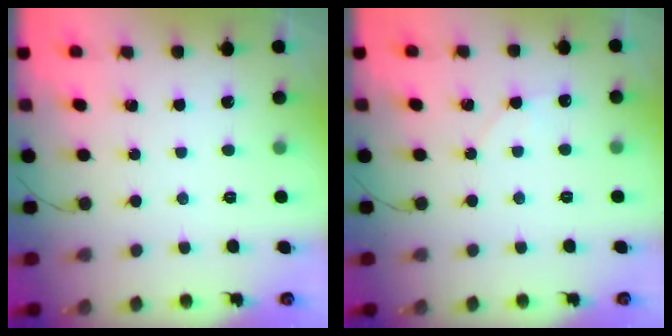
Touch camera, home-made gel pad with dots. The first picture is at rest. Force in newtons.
{"total": 4.2, "press": 3.6, "slide": 2.1}